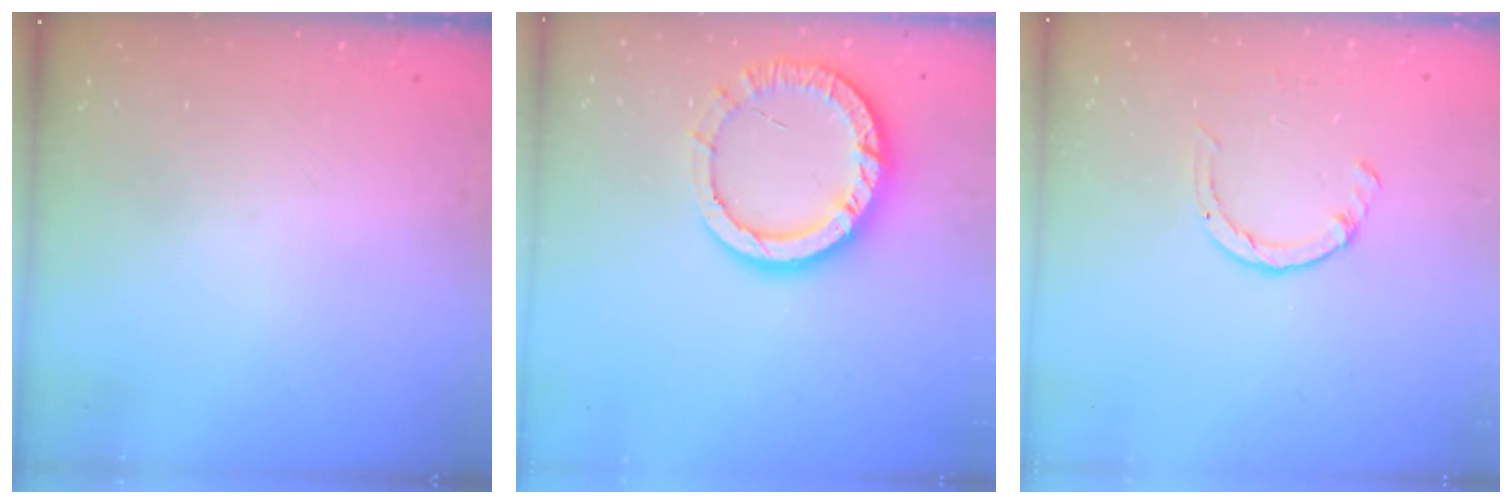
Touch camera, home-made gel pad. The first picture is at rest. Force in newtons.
{"total": 11.9, "press": 11.8, "slide": 1.9}
{"total": 2.6, "press": 2.6, "slide": 0.4}